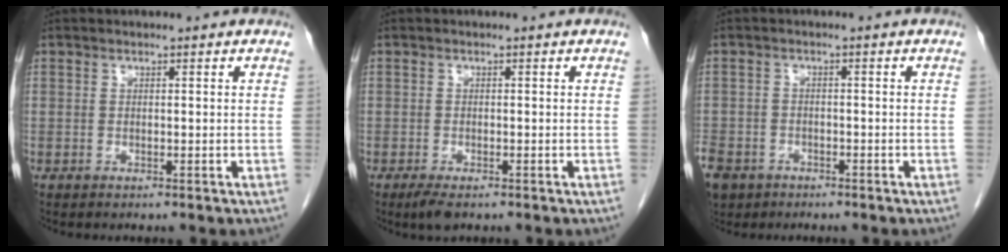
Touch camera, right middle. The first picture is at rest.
{"total": 2.5, "force": [-1.7, 0.9, 1.7], "torque": [-0.035, -0.005, -0.025]}
{"total": 11.2, "force": [-6.5, 8.2, 4.1], "torque": [-0.131, -0.011, -0.101]}